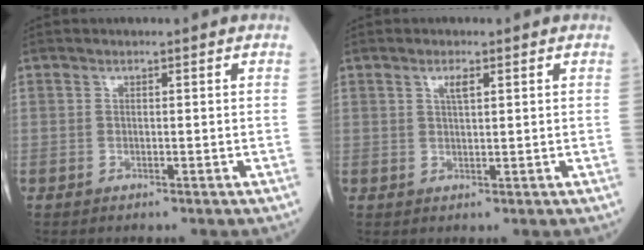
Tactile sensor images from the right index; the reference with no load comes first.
{"total": 1.8, "force": [0.9, 0.3, 1.6], "torque": [-0.030, 0.001, 0.016]}